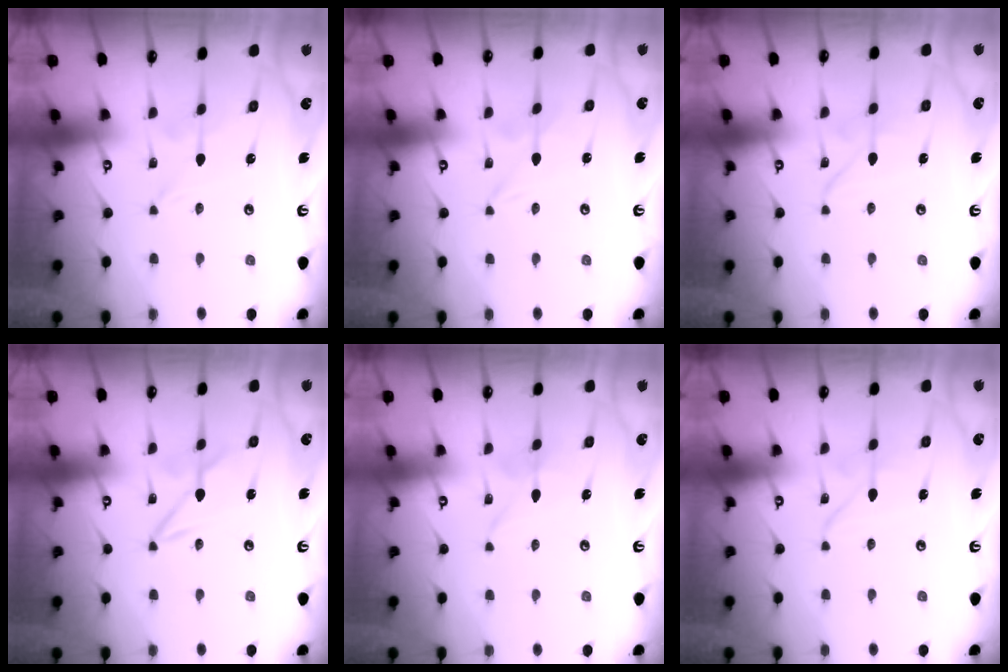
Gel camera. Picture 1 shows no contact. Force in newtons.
{"total": 0.0}
{"total": 1.5, "press": 1.5, "slide": 0.2}
{"total": 2.0, "press": 2.0, "slide": 0.1}
{"total": 1.9, "press": 1.9, "slide": 0.2}
{"total": 1.5, "press": 1.5, "slide": 0.2}